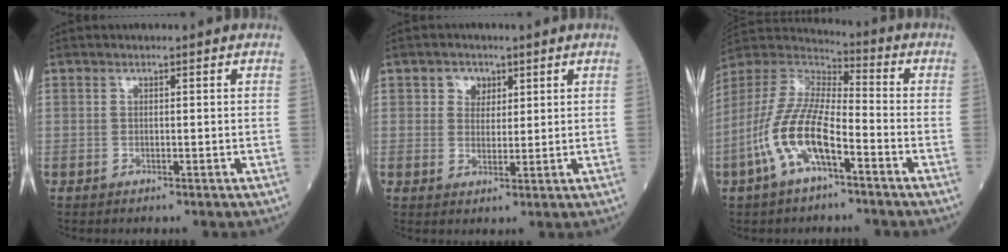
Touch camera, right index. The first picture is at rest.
{"total": 3.0, "force": [1.5, 2.4, 1.1], "torque": [-0.015, 0.004, 0.023]}
{"total": 12.9, "force": [-5.5, 3.9, 11.0], "torque": [-0.244, 0.005, -0.109]}